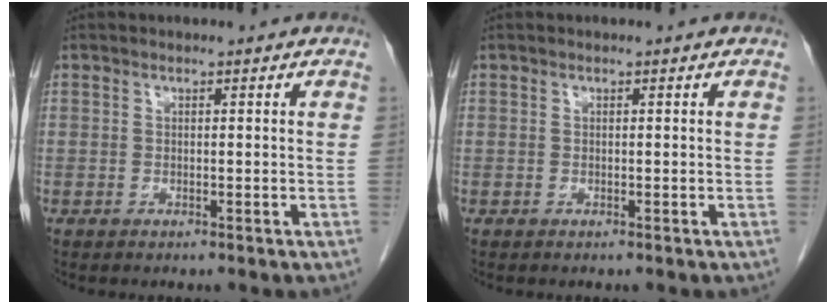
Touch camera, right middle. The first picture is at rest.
{"total": 0.0}